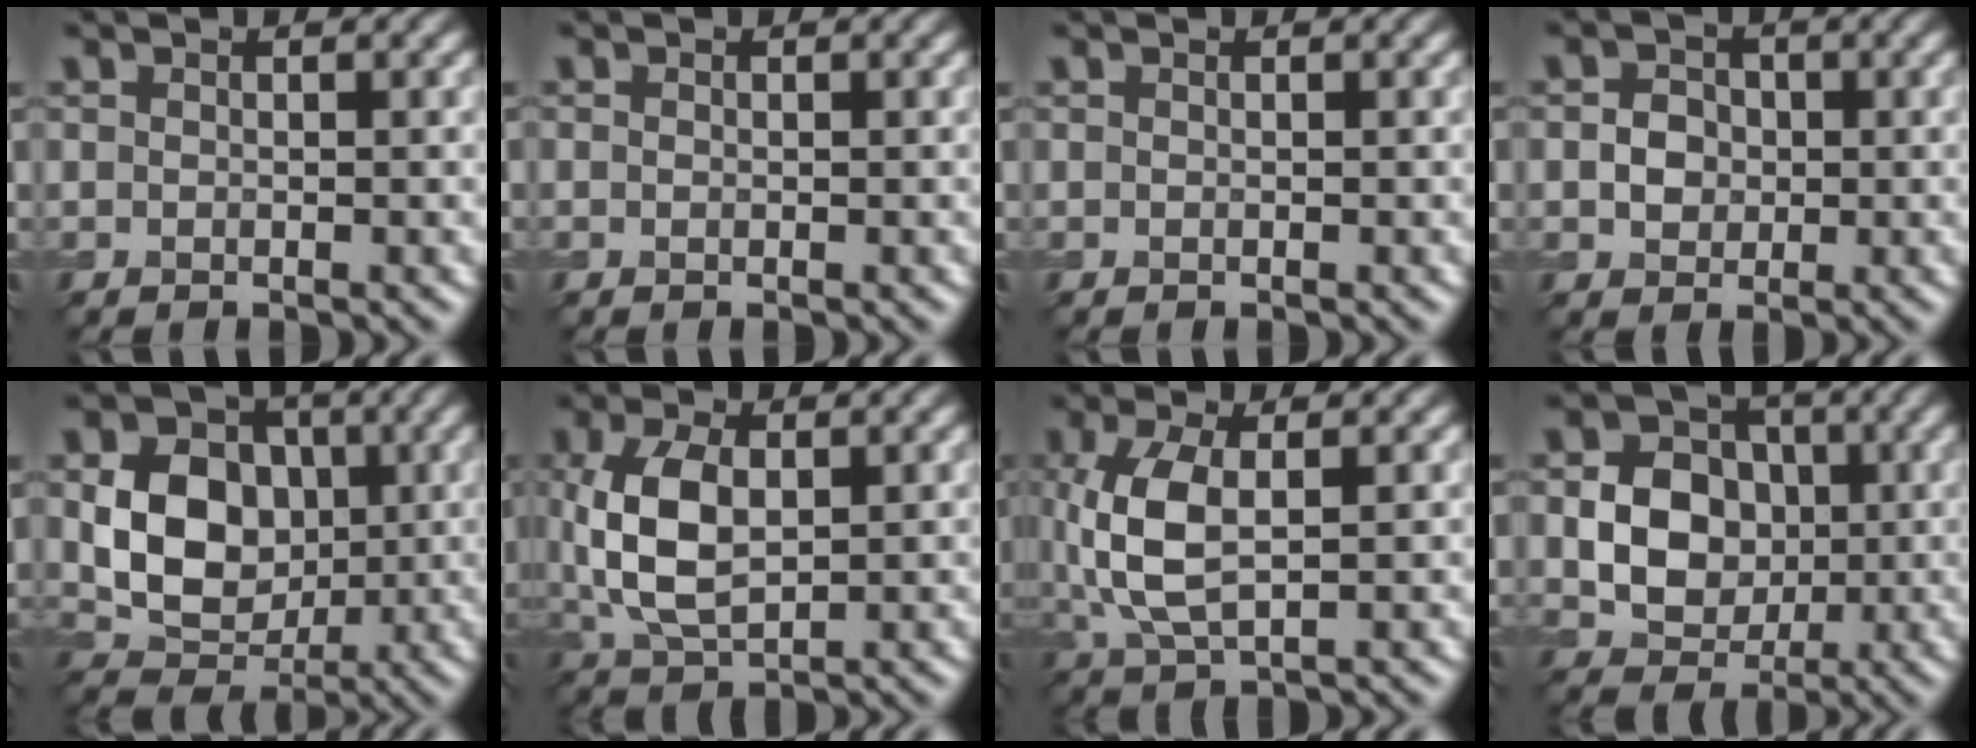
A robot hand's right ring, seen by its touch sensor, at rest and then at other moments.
{"total": 0.0}
{"total": 0.0}
{"total": 2.3, "force": [-0.1, 2.1, 1.0], "torque": [-0.018, -0.005, -0.005]}
{"total": 7.3, "force": [0.4, 5.7, 4.5], "torque": [-0.082, -0.006, 0.004]}
{"total": 6.1, "force": [0.6, 3.4, 5.0], "torque": [-0.116, 0.001, 0.014]}
{"total": 5.8, "force": [0.6, 2.8, 5.0], "torque": [-0.128, -0.001, 0.012]}
{"total": 5.9, "force": [-0.2, 4.9, 3.2], "torque": [-0.049, -0.001, -0.014]}